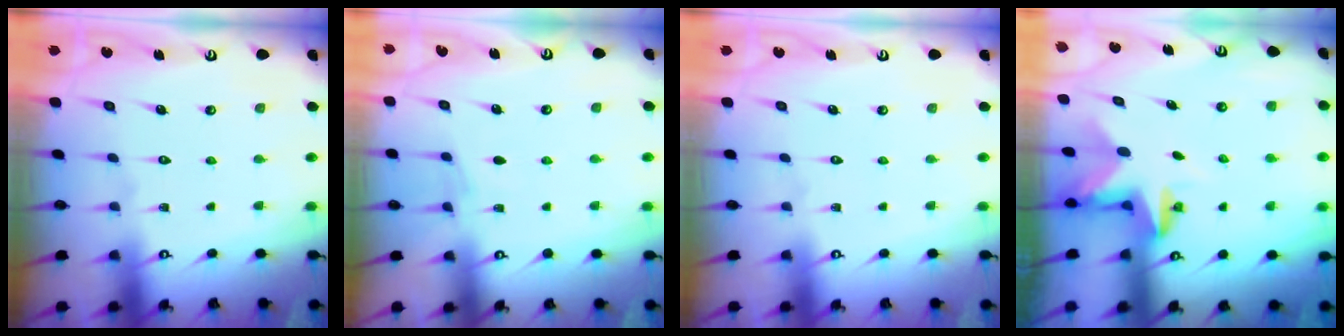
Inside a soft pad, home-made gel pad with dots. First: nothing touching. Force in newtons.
{"total": 3.6, "press": 3.5, "slide": 0.5}
{"total": 0.0}
{"total": 2.8, "press": 2.8, "slide": 0.2}